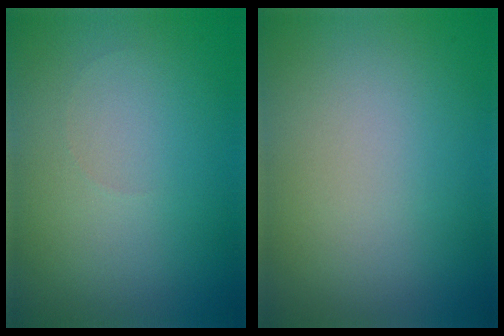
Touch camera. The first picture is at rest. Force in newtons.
{"total": 0.0}